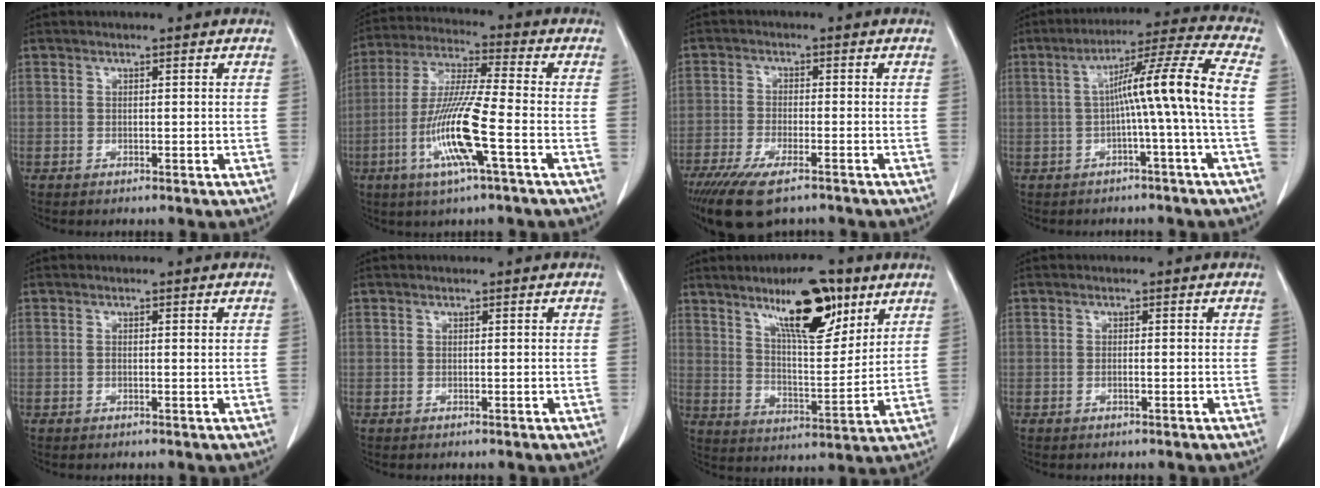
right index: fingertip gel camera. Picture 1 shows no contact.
{"total": 13.0, "force": [-4.2, 0.2, 12.2], "torque": [-0.252, -0.011, -0.085]}
{"total": 9.9, "force": [-7.1, 2.7, 6.3], "torque": [-0.111, -0.020, -0.115]}
{"total": 11.1, "force": [-0.6, -2.2, 10.9], "torque": [-0.169, 0.024, -0.007]}
{"total": 0.8, "force": [0.2, 0.2, 0.7], "torque": [-0.019, 0.001, 0.004]}
{"total": 0.0}
{"total": 13.6, "force": [8.4, 3.4, 10.2], "torque": [-0.166, 0.001, 0.142]}
{"total": 0.6, "force": [-0.2, 0.1, 0.5], "torque": [-0.012, 0.000, -0.002]}